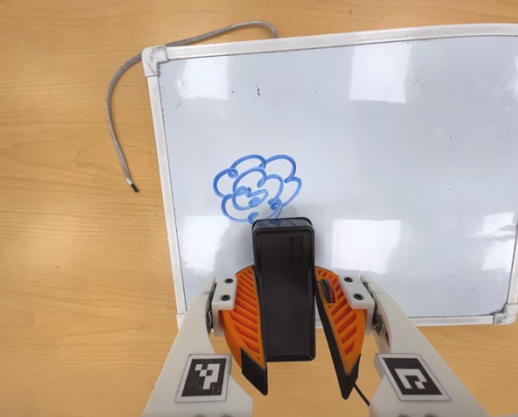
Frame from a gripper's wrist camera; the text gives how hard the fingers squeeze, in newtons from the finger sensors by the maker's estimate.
{"total": 7.6, "left": 7.2, "right": 8.1}